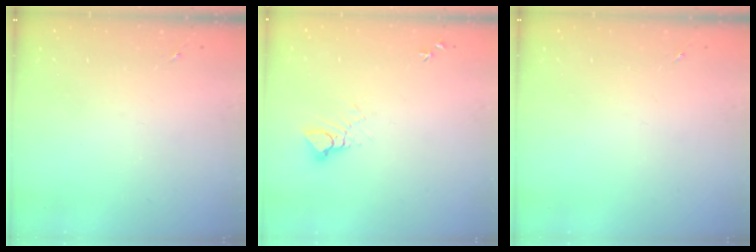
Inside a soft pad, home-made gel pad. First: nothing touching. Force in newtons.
{"total": 4.0, "press": 3.9, "slide": 0.4}
{"total": 0.0}